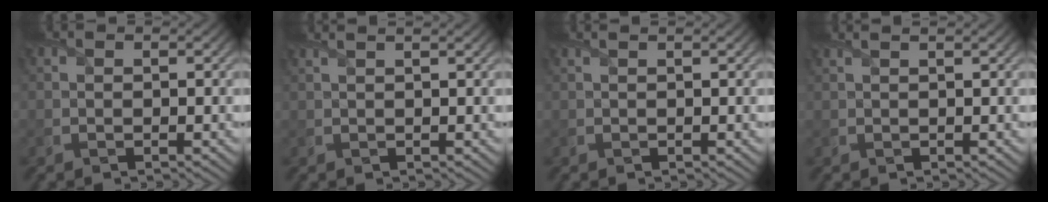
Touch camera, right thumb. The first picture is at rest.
{"total": 2.5, "force": [1.8, 0.8, 1.6], "torque": [-0.019, 0.010, 0.000]}
{"total": 1.2, "force": [0.9, 0.2, 0.7], "torque": [-0.014, -0.003, 0.004]}
{"total": 2.1, "force": [1.5, 0.6, 1.3], "torque": [-0.019, 0.005, 0.001]}